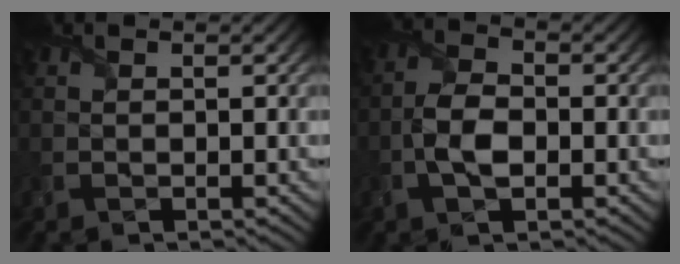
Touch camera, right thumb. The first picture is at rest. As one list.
[{"total": 4.9, "force": [-1.4, 2.6, 3.9], "torque": [-0.088, 0.001, -0.034]}]